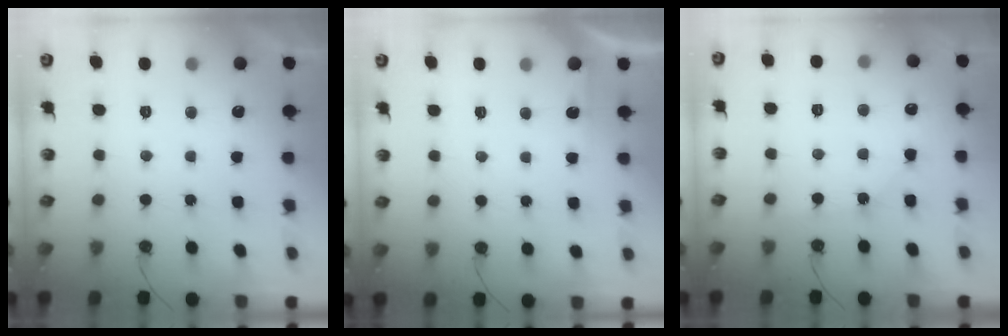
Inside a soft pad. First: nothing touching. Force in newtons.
{"total": 1.7, "press": 1.7, "slide": 0.3}
{"total": 5.6, "press": 5.5, "slide": 0.7}